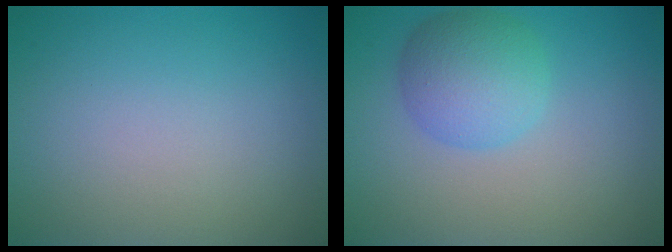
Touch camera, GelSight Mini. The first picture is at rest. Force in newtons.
{"total": 4.5, "press": 4.5, "slide": 0.2}